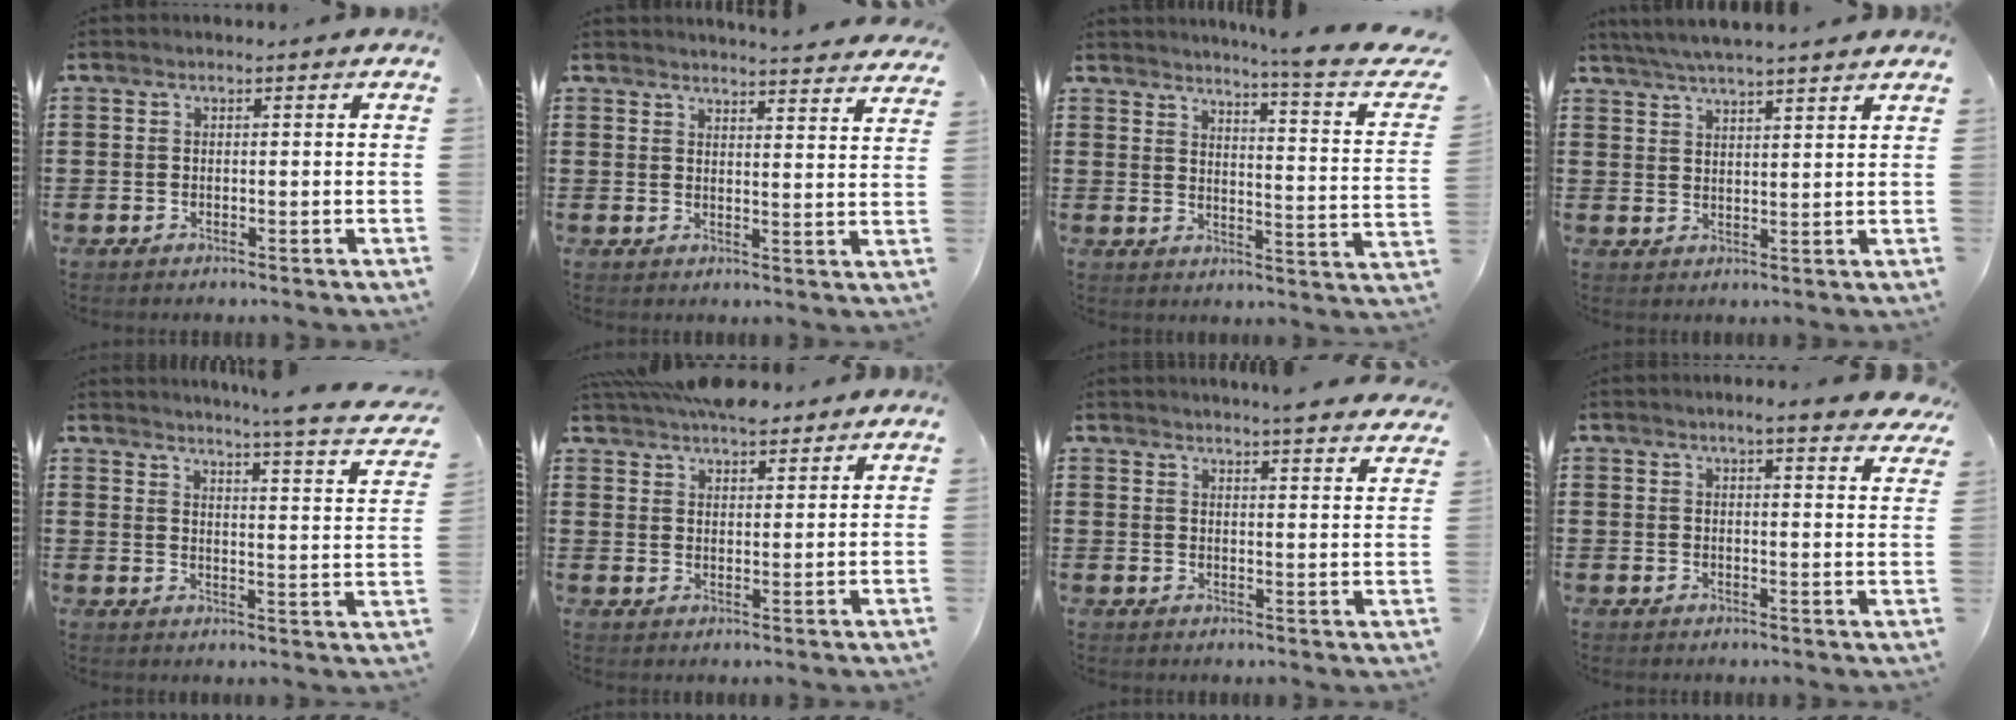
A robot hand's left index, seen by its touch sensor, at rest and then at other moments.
{"total": 3.7, "force": [3.7, -0.5, 0.2], "torque": [-0.009, -0.027, 0.064]}
{"total": 5.7, "force": [4.5, -1.0, 3.3], "torque": [-0.069, -0.043, 0.064]}
{"total": 4.4, "force": [4.1, -0.2, 1.6], "torque": [-0.042, -0.013, 0.073]}
{"total": 4.4, "force": [3.9, -1.0, 1.7], "torque": [-0.045, -0.037, 0.058]}
{"total": 6.1, "force": [5.6, 1.7, 1.9], "torque": [-0.044, -0.010, 0.106]}
{"total": 3.8, "force": [3.7, -0.7, 0.3], "torque": [-0.011, -0.023, 0.065]}
{"total": 3.9, "force": [3.4, -0.3, 1.9], "torque": [-0.039, -0.011, 0.060]}